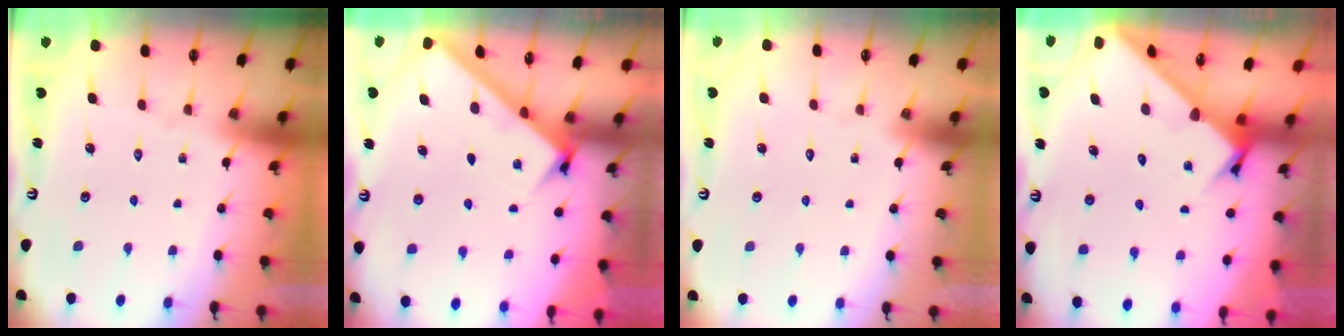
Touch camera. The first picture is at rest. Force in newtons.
{"total": 3.0, "press": 3.0, "slide": 0.2}
{"total": 1.6, "press": 1.6, "slide": 0.1}
{"total": 2.9, "press": 2.9, "slide": 0.2}